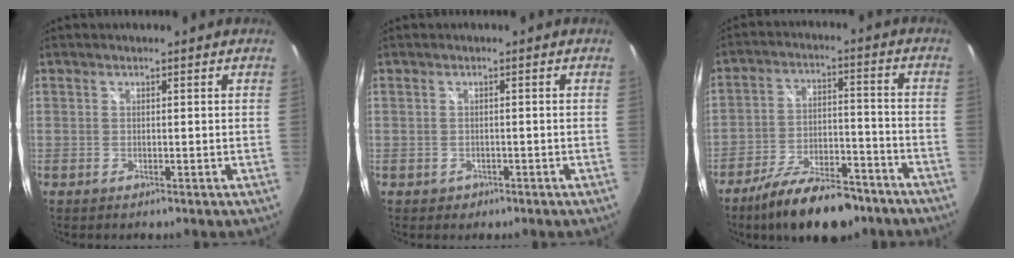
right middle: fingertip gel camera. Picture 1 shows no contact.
{"total": 1.3, "force": [-0.7, 1.1, 0.3], "torque": [-0.007, -0.002, -0.007]}
{"total": 16.0, "force": [-12.2, 5.7, 8.8], "torque": [-0.161, -0.008, -0.188]}